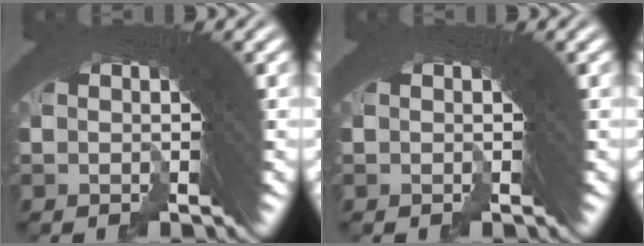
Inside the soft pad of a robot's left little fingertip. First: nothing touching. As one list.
[{"total": 0.0}]